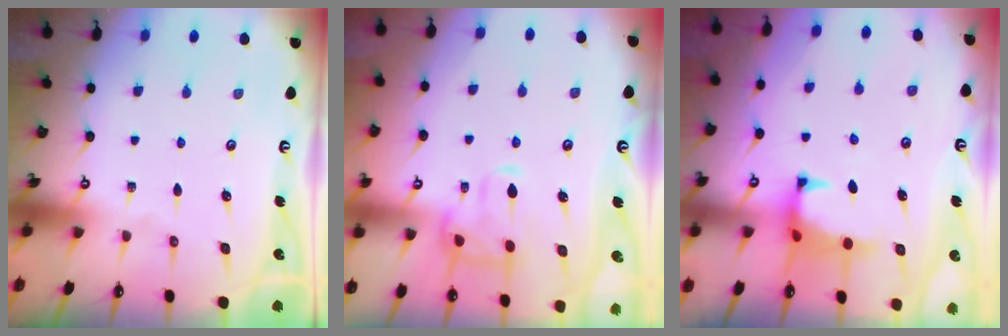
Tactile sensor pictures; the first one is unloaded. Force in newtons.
{"total": 5.1, "press": 4.8, "slide": 1.6}
{"total": 0.7, "press": 0.0, "slide": 0.7}